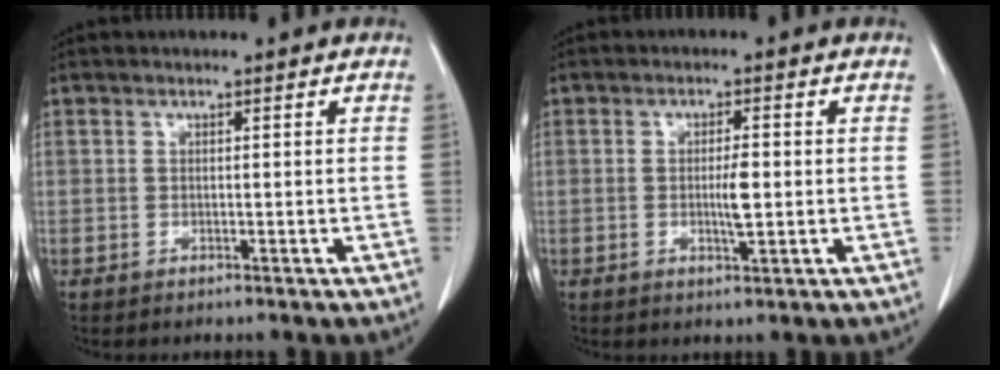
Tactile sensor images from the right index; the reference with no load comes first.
{"total": 3.6, "force": [-0.3, 0.6, 3.5], "torque": [-0.060, -0.002, -0.003]}